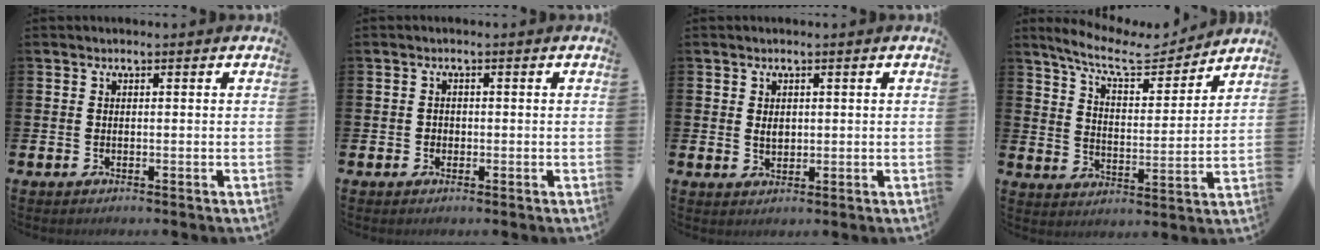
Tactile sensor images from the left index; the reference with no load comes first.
{"total": 0.9, "force": [-0.2, 0.9, 0.2], "torque": [-0.004, 0.006, -0.007]}
{"total": 1.6, "force": [0.7, 1.1, 0.9], "torque": [-0.002, -0.002, 0.008]}
{"total": 9.5, "force": [8.3, 2.5, 3.8], "torque": [-0.096, -0.049, 0.141]}